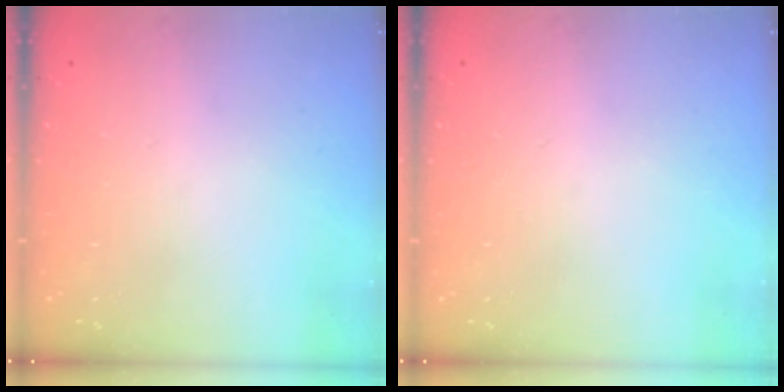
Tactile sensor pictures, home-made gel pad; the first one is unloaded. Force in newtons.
{"total": 0.0}